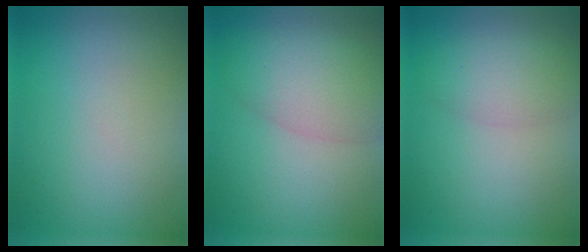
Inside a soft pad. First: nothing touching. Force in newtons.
{"total": 5.4, "press": 5.4, "slide": 0.3}
{"total": 3.1, "press": 3.1, "slide": 0.1}